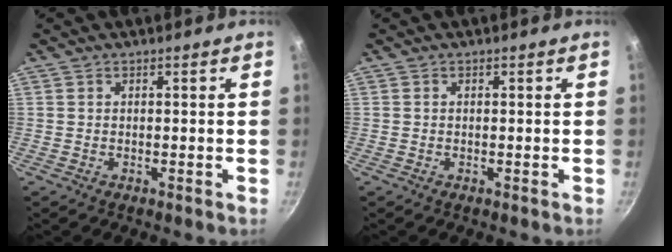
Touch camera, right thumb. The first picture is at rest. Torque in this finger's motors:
{"motor_torque": [0.24, 0.09, 0.03, 0.30, 0.03]}